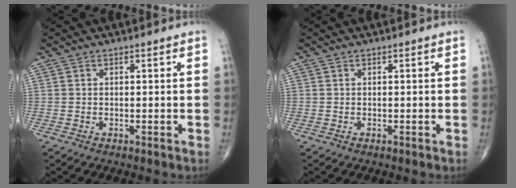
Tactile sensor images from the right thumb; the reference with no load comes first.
{"total": 0.0}